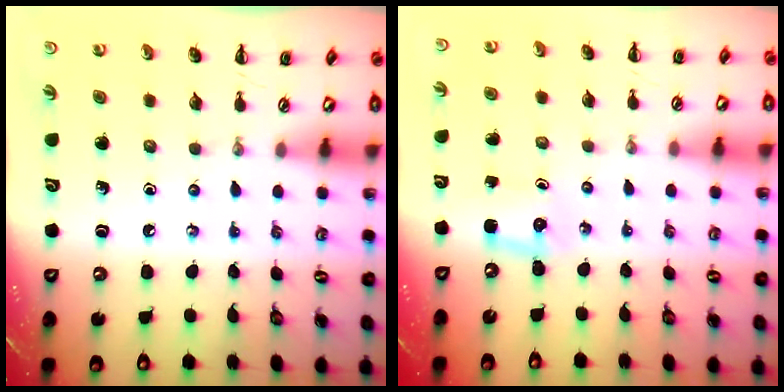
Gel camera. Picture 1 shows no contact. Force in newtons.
{"total": 2.5, "press": 2.4, "slide": 0.8}